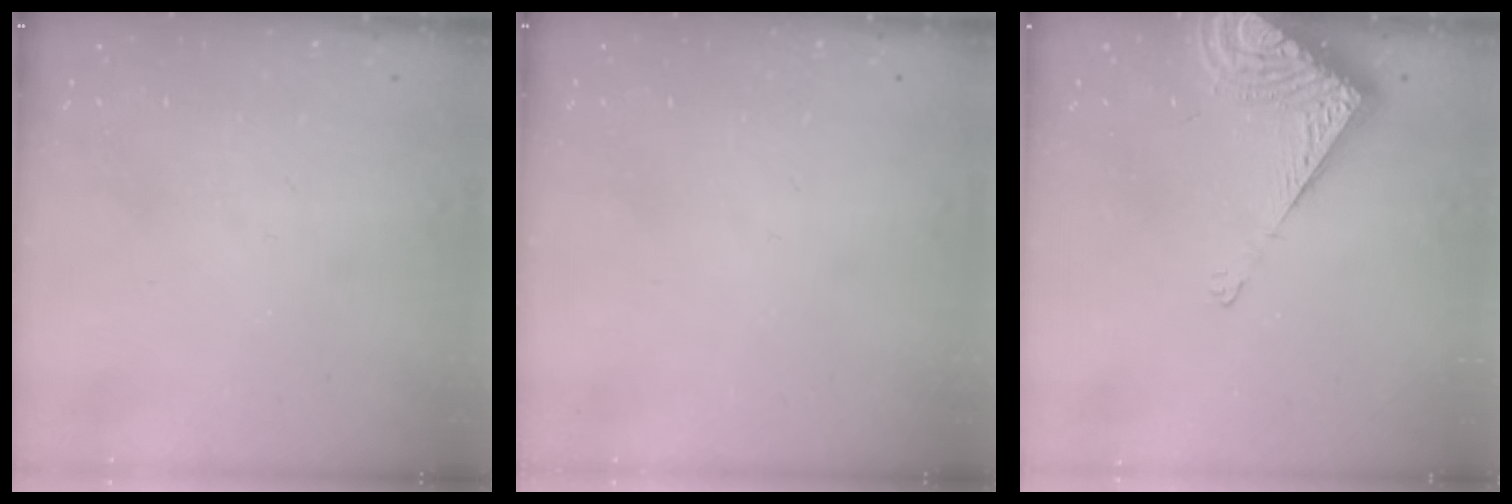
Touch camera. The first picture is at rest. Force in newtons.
{"total": 0.0}
{"total": 9.3, "press": 9.3, "slide": 1.1}